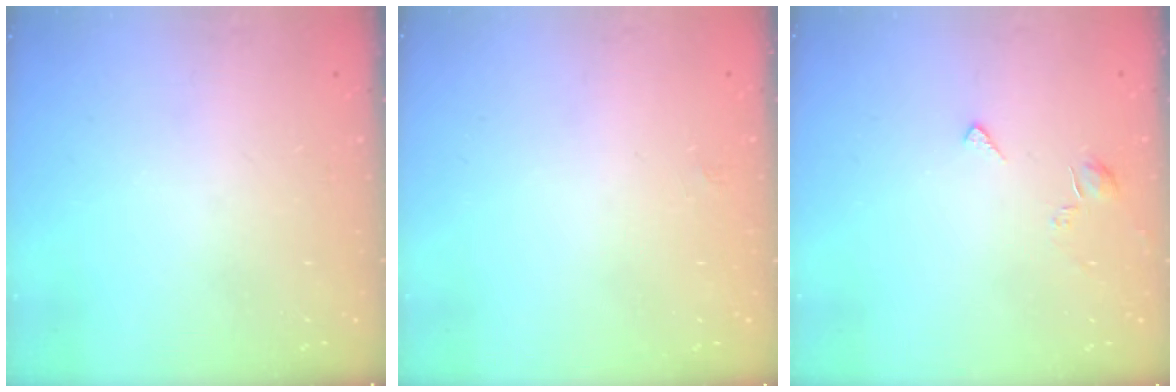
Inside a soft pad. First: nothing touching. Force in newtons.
{"total": 1.9, "press": 1.9, "slide": 0.3}
{"total": 3.0, "press": 3.0, "slide": 0.2}